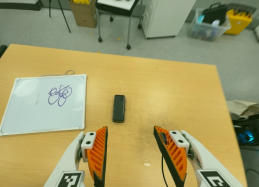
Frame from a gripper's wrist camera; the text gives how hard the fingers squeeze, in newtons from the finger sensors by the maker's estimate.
{"total": 0.0}